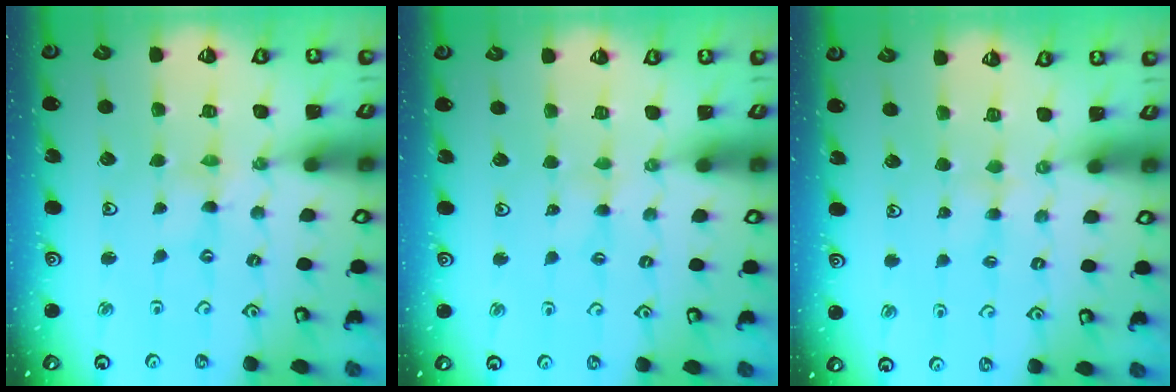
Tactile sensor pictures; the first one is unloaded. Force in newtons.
{"total": 1.1, "press": 1.1, "slide": 0.3}
{"total": 1.6, "press": 1.5, "slide": 0.4}